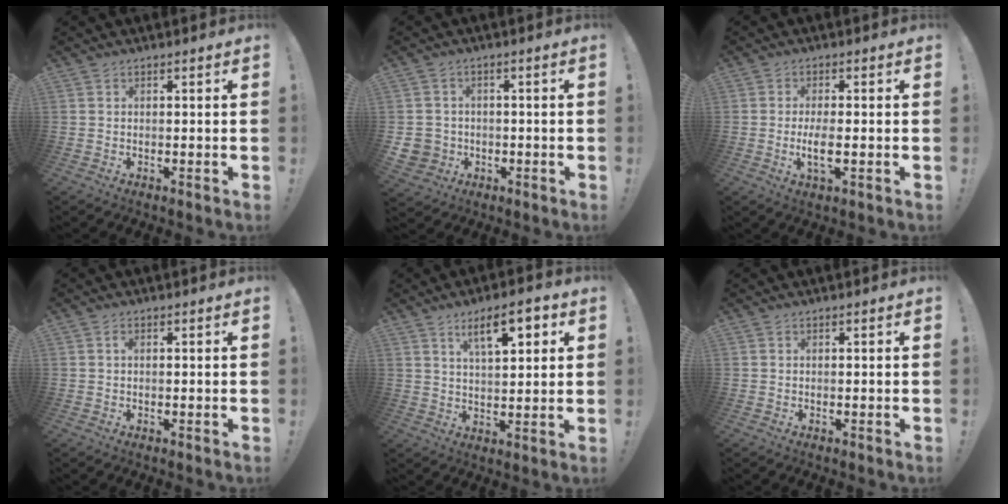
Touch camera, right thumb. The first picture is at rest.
{"total": 5.2, "force": [-1.0, 4.9, 1.6], "torque": [-0.036, 0.005, -0.018]}
{"total": 5.4, "force": [-1.1, 1.5, 5.0], "torque": [-0.101, -0.010, -0.021]}
{"total": 0.8, "force": [0.0, 0.5, 0.7], "torque": [-0.014, 0.003, -0.001]}
{"total": 10.5, "force": [5.0, 3.7, 8.5], "torque": [-0.125, -0.013, 0.081]}
{"total": 0.0}